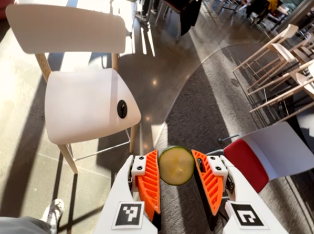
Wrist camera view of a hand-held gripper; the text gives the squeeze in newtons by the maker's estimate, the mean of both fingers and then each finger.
{"total": 9.7, "left": 9.8, "right": 9.6}